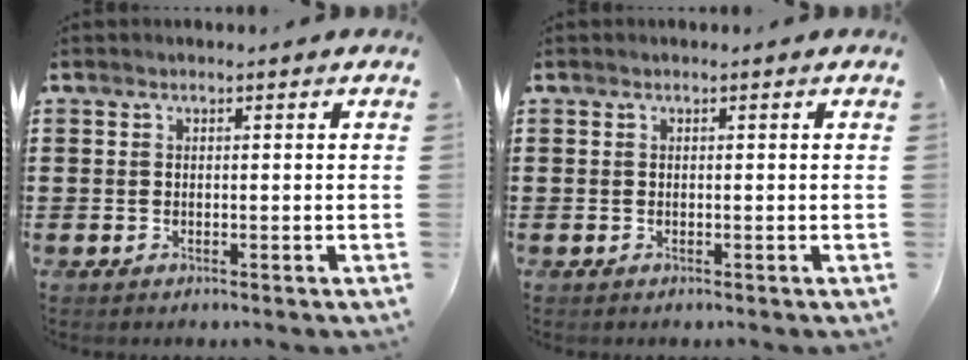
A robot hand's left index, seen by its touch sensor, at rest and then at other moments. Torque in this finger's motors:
{"motor_torque": [0.00, 0.00, 0.01, 0.00]}